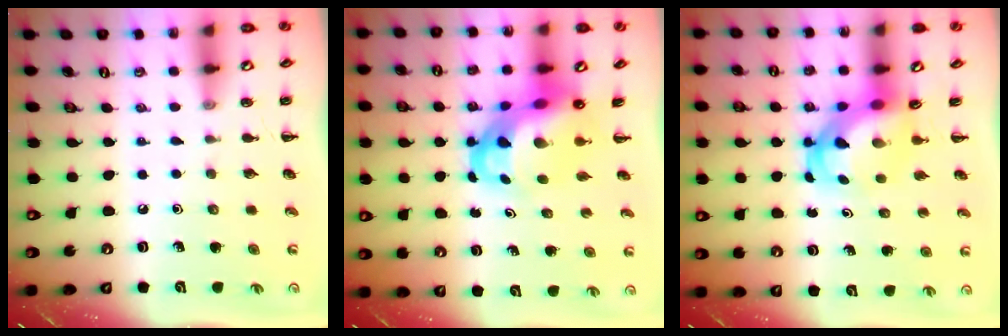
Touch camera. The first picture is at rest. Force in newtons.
{"total": 6.3, "press": 6.2, "slide": 1.0}
{"total": 6.0, "press": 5.8, "slide": 1.2}